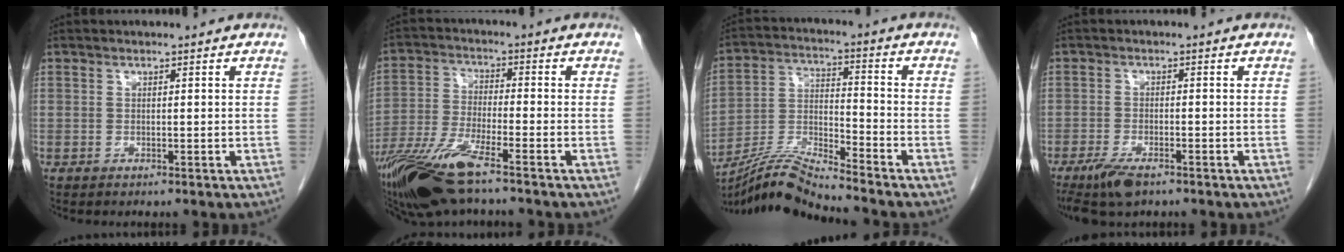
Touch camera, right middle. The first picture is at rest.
{"total": 12.1, "force": [-8.5, 1.7, 8.4], "torque": [-0.166, -0.027, -0.157]}
{"total": 9.4, "force": [-8.8, -1.3, 3.0], "torque": [-0.065, -0.003, -0.167]}
{"total": 5.6, "force": [-3.9, 1.5, 3.7], "torque": [-0.072, -0.011, -0.068]}